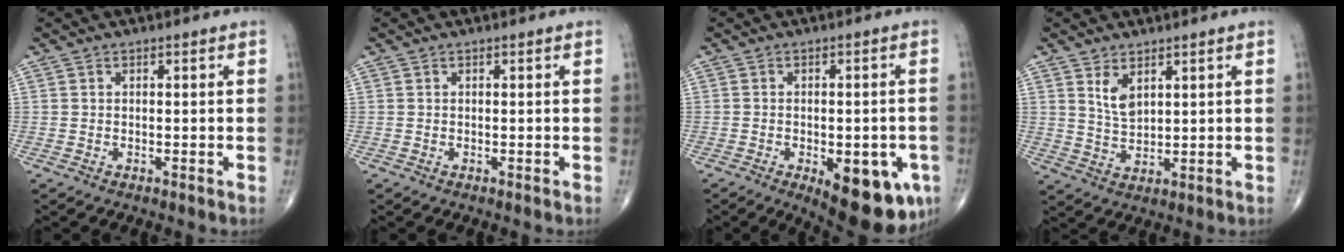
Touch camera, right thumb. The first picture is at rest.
{"total": 0.0}
{"total": 14.6, "force": [-5.9, 6.3, 11.8], "torque": [-0.113, 0.005, -0.062]}
{"total": 4.2, "force": [2.2, 2.1, 2.9], "torque": [-0.045, -0.018, 0.048]}